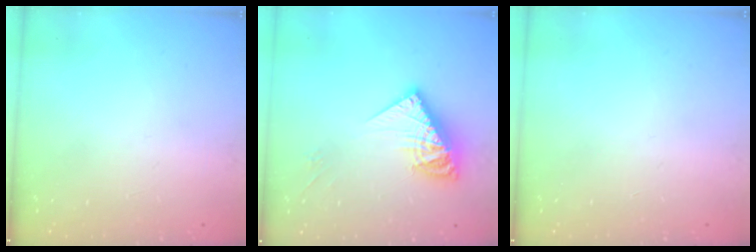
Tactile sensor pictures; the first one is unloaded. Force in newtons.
{"total": 12.4, "press": 12.4, "slide": 1.3}
{"total": 0.0}